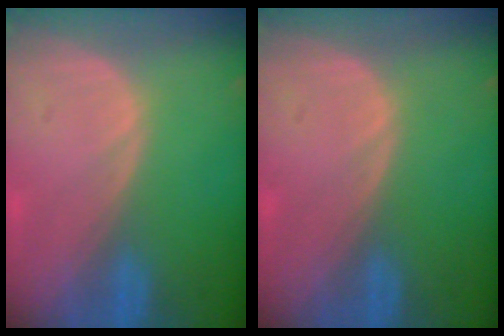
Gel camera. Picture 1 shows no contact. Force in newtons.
{"total": 0.0}